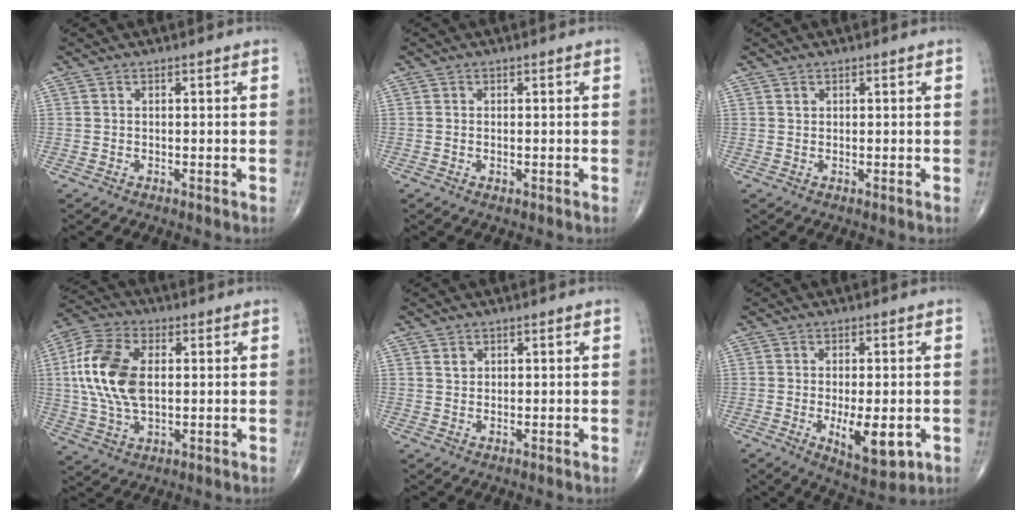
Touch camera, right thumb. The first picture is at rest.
{"total": 0.8, "force": [-0.2, 0.4, 0.7], "torque": [-0.017, -0.001, -0.003]}
{"total": 0.6, "force": [0.4, 0.4, 0.3], "torque": [0.001, -0.002, 0.008]}
{"total": 15.1, "force": [1.8, 8.6, 12.3], "torque": [-0.254, 0.007, 0.031]}
{"total": 1.5, "force": [0.8, 1.0, 0.6], "torque": [0.000, -0.005, 0.015]}
{"total": 9.5, "force": [-2.4, 3.8, 8.4], "torque": [-0.117, -0.016, -0.028]}